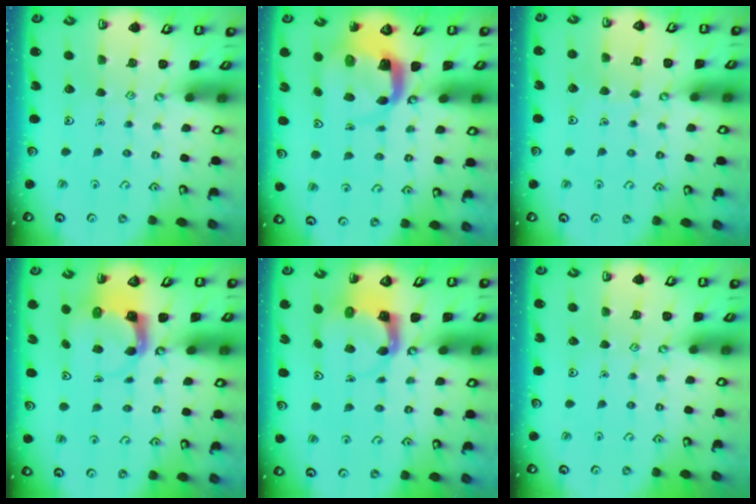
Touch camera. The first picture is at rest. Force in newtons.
{"total": 5.6, "press": 5.5, "slide": 0.9}
{"total": 3.2, "press": 3.2, "slide": 0.2}
{"total": 3.7, "press": 3.7, "slide": 0.5}
{"total": 3.9, "press": 3.9, "slide": 0.5}
{"total": 0.0}